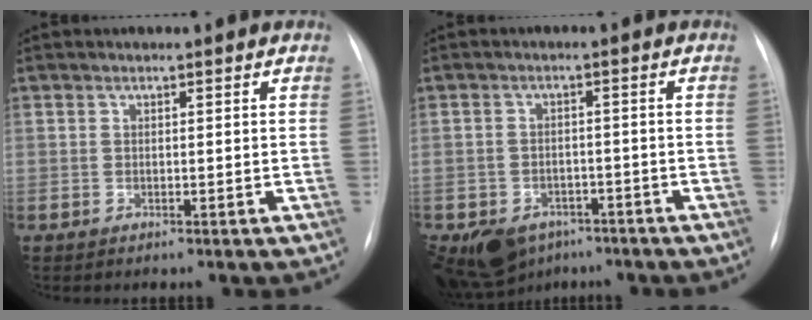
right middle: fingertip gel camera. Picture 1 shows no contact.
{"total": 12.0, "force": [-7.4, 8.4, 4.3], "torque": [-0.103, 0.002, -0.096]}